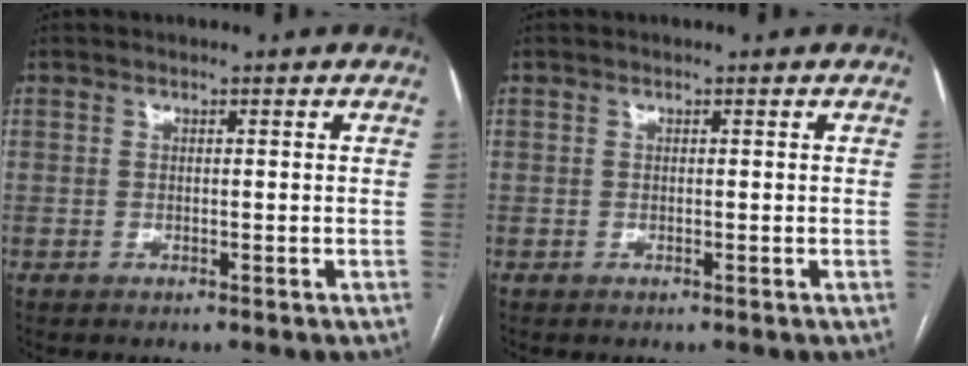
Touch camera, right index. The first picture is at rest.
{"total": 0.0}